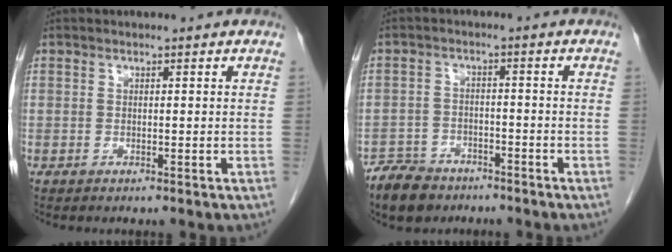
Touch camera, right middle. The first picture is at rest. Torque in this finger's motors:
{"motor_torque": [0.58, -0.39, 0.07, 0.02]}